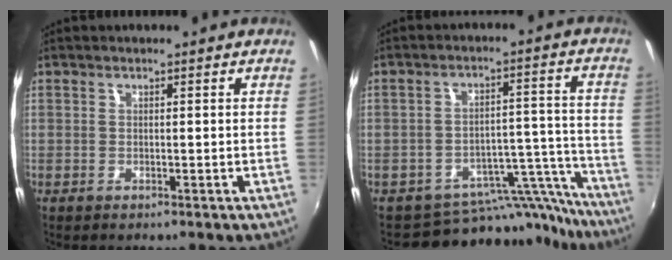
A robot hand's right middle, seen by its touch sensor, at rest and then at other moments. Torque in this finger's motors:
{"motor_torque": [0.28, -0.59, -0.12, 0.00]}